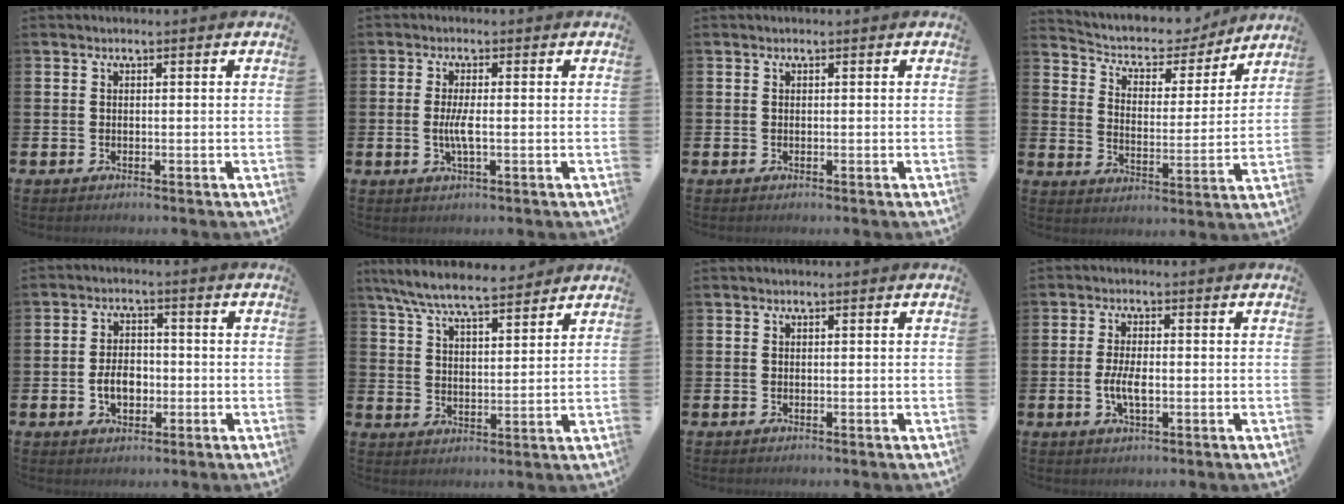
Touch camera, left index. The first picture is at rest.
{"total": 2.8, "force": [-0.3, 0.5, 2.7], "torque": [-0.057, 0.001, -0.005]}
{"total": 0.0}
{"total": 6.1, "force": [5.5, 2.6, 1.1], "torque": [-0.050, -0.041, 0.089]}
{"total": 4.3, "force": [-1.0, 2.9, 3.0], "torque": [-0.041, -0.001, -0.024]}
{"total": 7.8, "force": [7.3, 0.9, 2.6], "torque": [-0.078, -0.032, 0.133]}
{"total": 0.0}
{"total": 3.8, "force": [-0.6, 1.6, 3.4], "torque": [-0.067, 0.001, -0.014]}